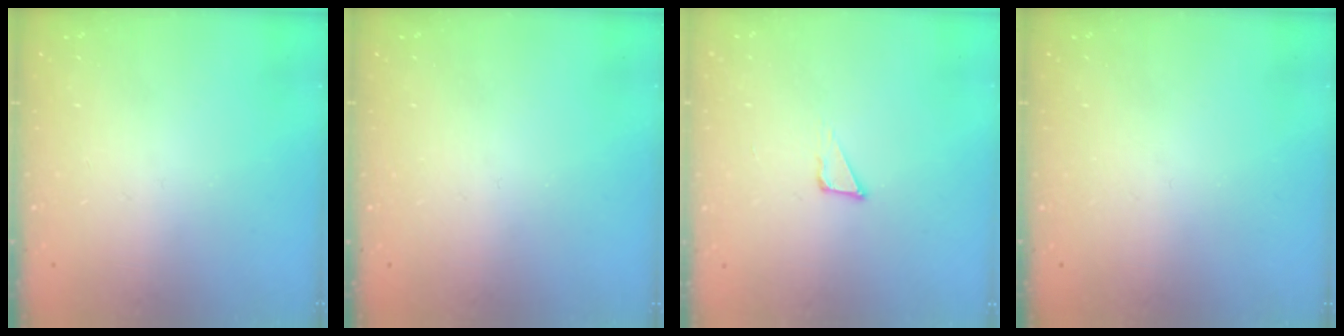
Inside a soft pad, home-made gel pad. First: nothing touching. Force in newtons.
{"total": 0.0}
{"total": 3.4, "press": 3.3, "slide": 0.9}
{"total": 0.0}